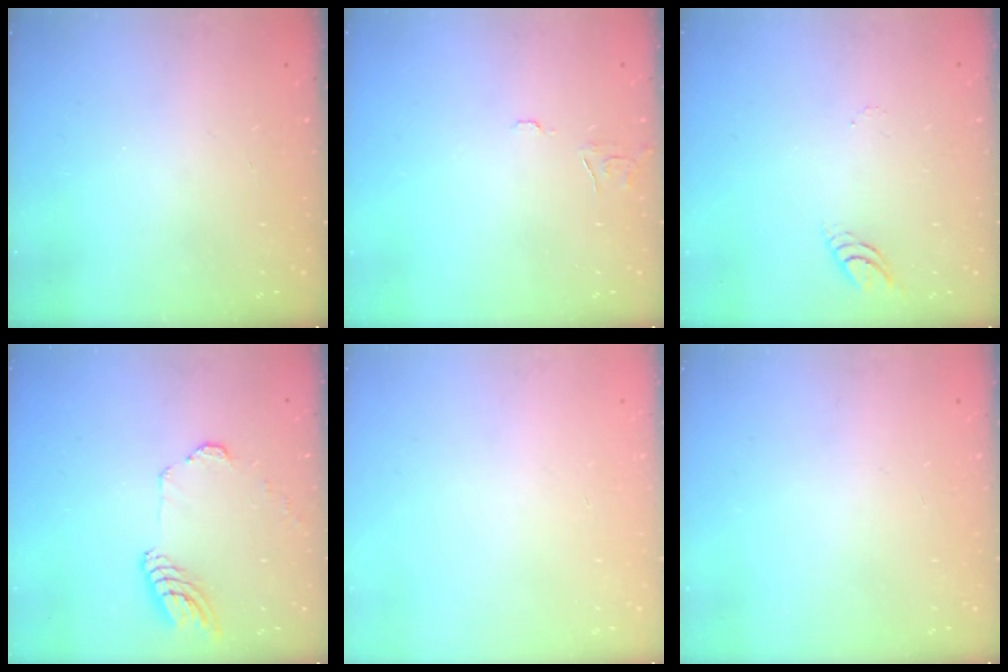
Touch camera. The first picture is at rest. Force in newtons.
{"total": 5.8, "press": 5.8, "slide": 0.5}
{"total": 4.0, "press": 4.0, "slide": 0.3}
{"total": 11.8, "press": 11.7, "slide": 1.3}
{"total": 0.0}
{"total": 0.0}